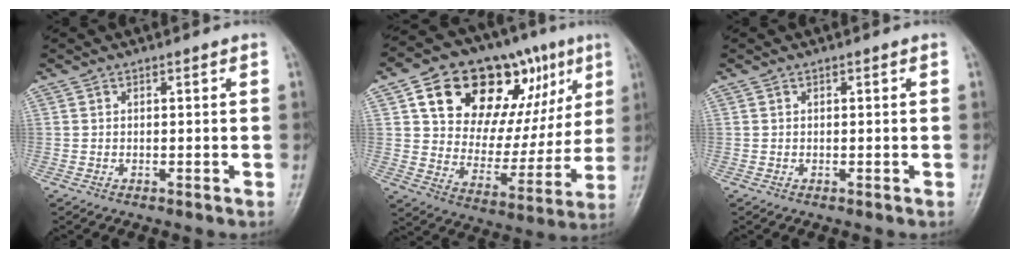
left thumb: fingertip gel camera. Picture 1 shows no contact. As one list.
[{"total": 25.3, "force": [11.2, 14.4, 17.6], "torque": [-0.211, -0.005, 0.181]}, {"total": 0.0}]